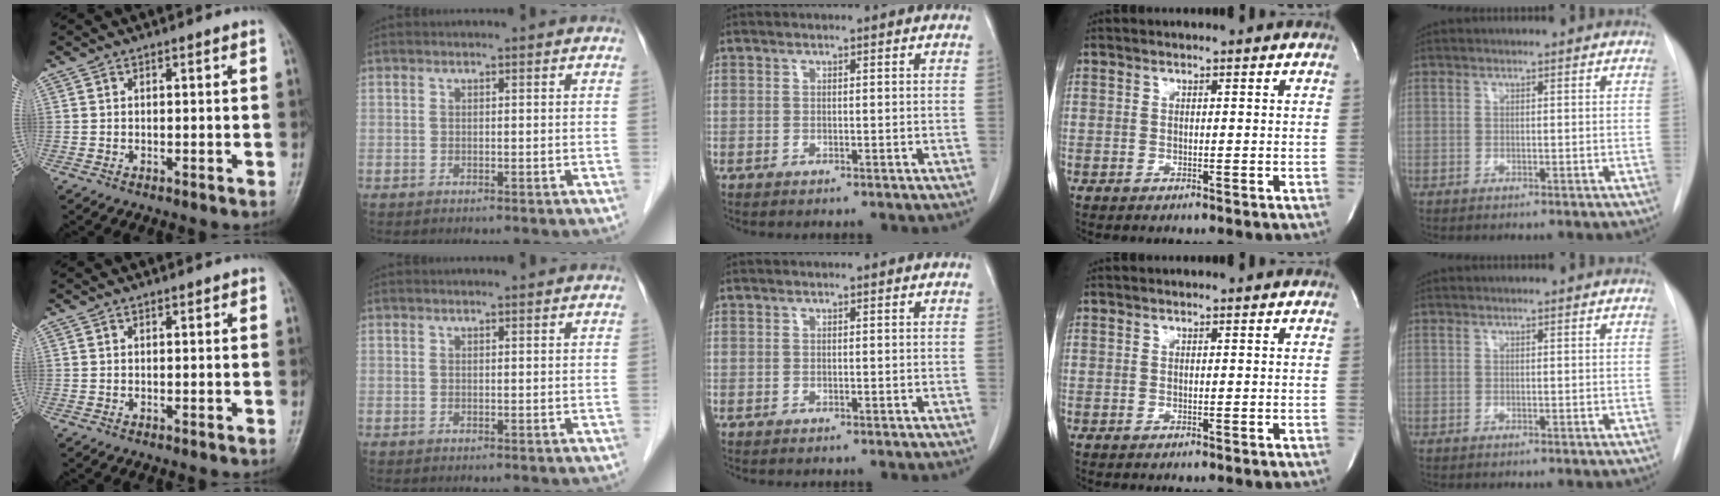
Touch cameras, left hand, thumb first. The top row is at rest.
{"thumb": {"total": 0.6, "force": [0.3, 0.3, 0.5], "torque": [-0.005, 0.000, 0.002]}, "index": {"total": 0.6, "force": [0.6, 0.1, 0.2], "torque": [-0.010, 0.002, 0.009]}}